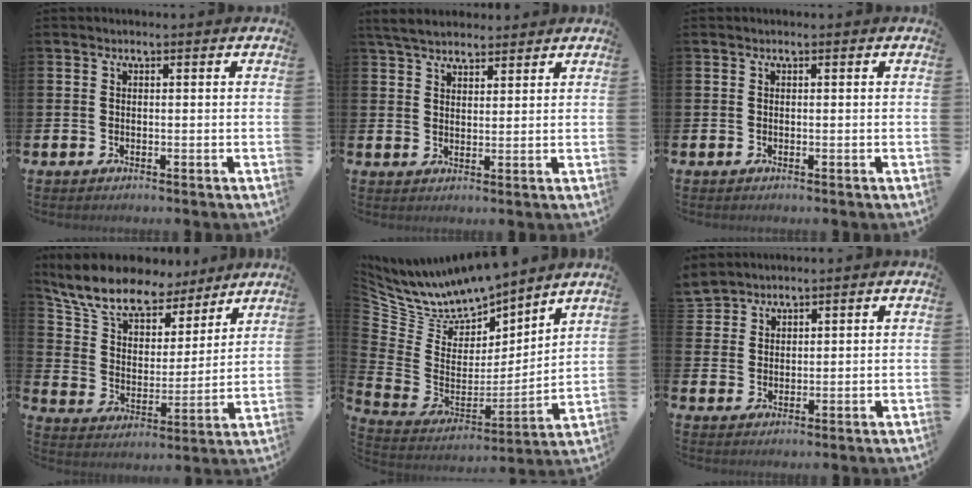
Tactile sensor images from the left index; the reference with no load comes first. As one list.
[{"total": 4.7, "force": [4.4, 1.1, 1.2], "torque": [-0.035, -0.010, 0.082]}, {"total": 0.0}, {"total": 10.6, "force": [9.4, 4.0, 3.2], "torque": [-0.104, -0.056, 0.167]}, {"total": 8.8, "force": [8.6, 2.0, -0.1], "torque": [-0.054, -0.079, 0.154]}, {"total": 3.3, "force": [3.2, 0.7, -0.6], "torque": [0.014, -0.018, 0.059]}]